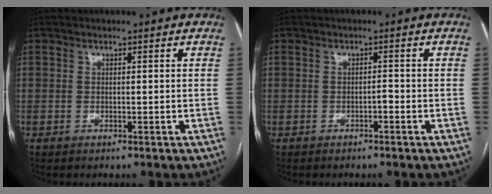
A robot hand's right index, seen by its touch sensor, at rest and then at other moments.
{"total": 0.9, "force": [-0.6, 0.2, 0.7], "torque": [-0.011, 0.002, -0.010]}